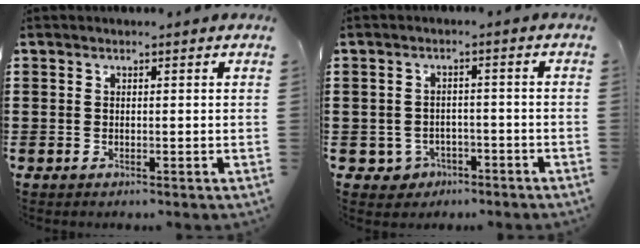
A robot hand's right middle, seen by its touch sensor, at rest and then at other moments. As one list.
[{"total": 2.4, "force": [-1.8, 1.5, 0.4], "torque": [-0.016, 0.002, -0.040]}]